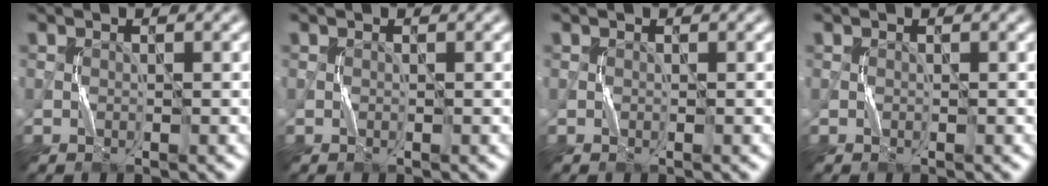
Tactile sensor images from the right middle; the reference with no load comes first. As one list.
[{"total": 0.0}, {"total": 0.0}, {"total": 0.0}]